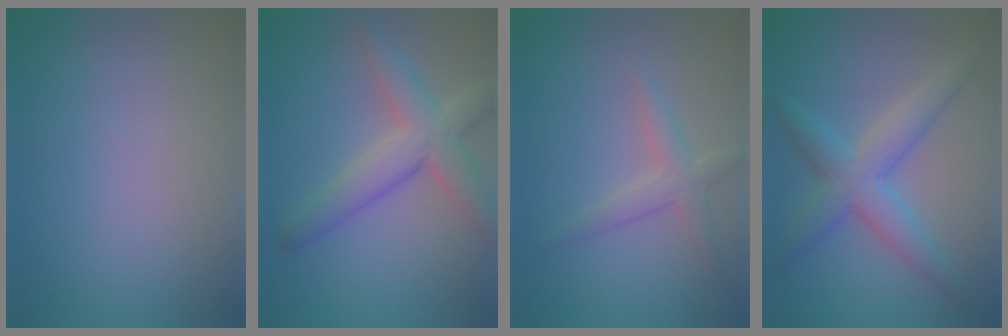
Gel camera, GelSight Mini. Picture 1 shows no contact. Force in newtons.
{"total": 5.3, "press": 5.3, "slide": 0.2}
{"total": 2.2, "press": 2.2, "slide": 0.1}
{"total": 4.7, "press": 4.7, "slide": 0.1}